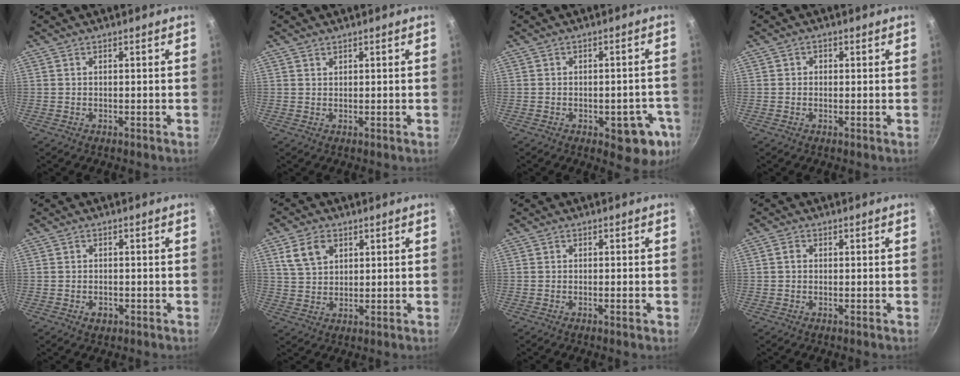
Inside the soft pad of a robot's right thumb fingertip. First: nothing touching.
{"total": 0.8, "force": [0.6, 0.5, 0.2], "torque": [-0.002, -0.001, 0.011]}
{"total": 10.5, "force": [-3.9, 5.3, 8.1], "torque": [-0.041, 0.015, -0.046]}
{"total": 1.3, "force": [0.2, 1.2, 0.5], "torque": [-0.002, 0.000, -0.001]}
{"total": 2.3, "force": [-1.0, 1.7, 1.2], "torque": [-0.014, 0.005, -0.014]}
{"total": 6.7, "force": [3.0, 4.8, 3.7], "torque": [-0.053, -0.004, 0.060]}
{"total": 1.2, "force": [-0.5, 0.2, 1.1], "torque": [-0.021, 0.002, -0.010]}
{"total": 1.0, "force": [0.3, 0.8, 0.5], "torque": [-0.007, 0.001, 0.004]}